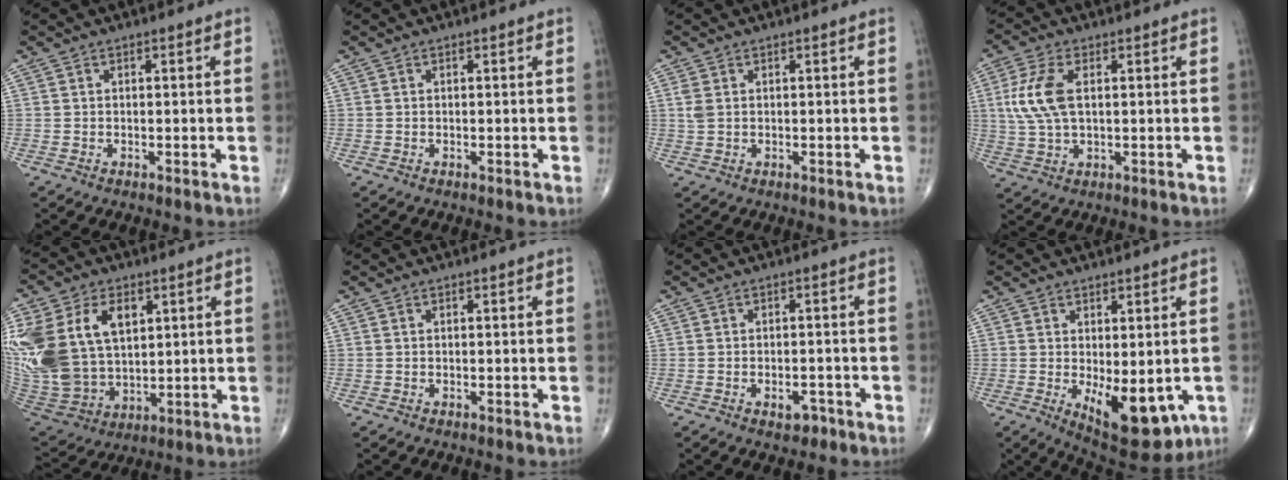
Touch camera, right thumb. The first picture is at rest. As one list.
[{"total": 0.0}, {"total": 1.9, "force": [0.5, 1.3, 1.4], "torque": [-0.041, 0.005, 0.013]}, {"total": 8.8, "force": [1.5, 4.6, 7.4], "torque": [-0.173, 0.003, 0.031]}, {"total": 25.7, "force": [7.3, 17.4, 17.6], "torque": [-0.404, 0.012, 0.159]}, {"total": 0.0}, {"total": 3.0, "force": [-1.6, 1.8, 1.8], "torque": [-0.017, 0.012, -0.018]}, {"total": 12.8, "force": [-3.2, 6.1, 10.8], "torque": [-0.128, -0.018, -0.024]}]